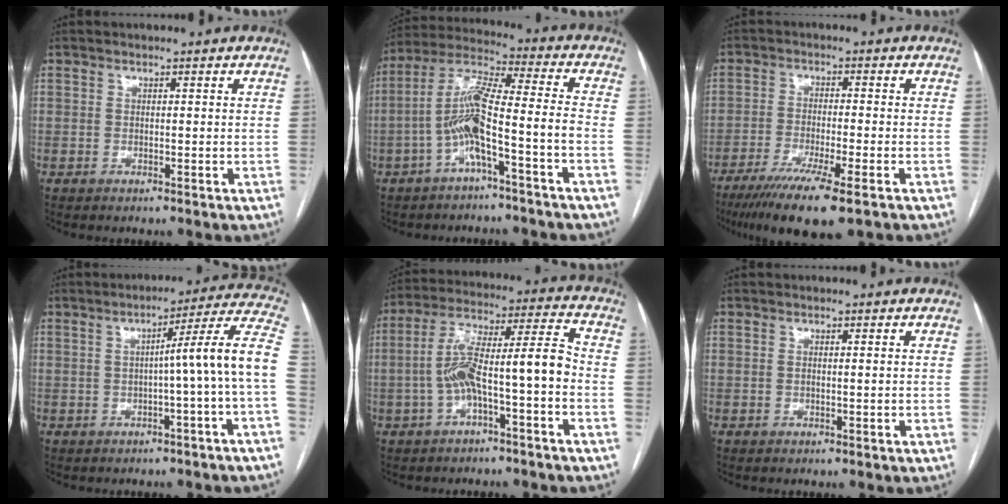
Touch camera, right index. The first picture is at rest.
{"total": 10.0, "force": [-3.6, -0.2, 9.3], "torque": [-0.184, 0.031, -0.069]}
{"total": 11.2, "force": [-7.4, 0.5, 8.3], "torque": [-0.135, -0.028, -0.119]}
{"total": 10.2, "force": [-1.3, -1.9, 9.9], "torque": [-0.118, 0.025, -0.022]}
{"total": 11.2, "force": [-2.8, 1.4, 10.7], "torque": [-0.194, 0.046, -0.043]}
{"total": 0.0}